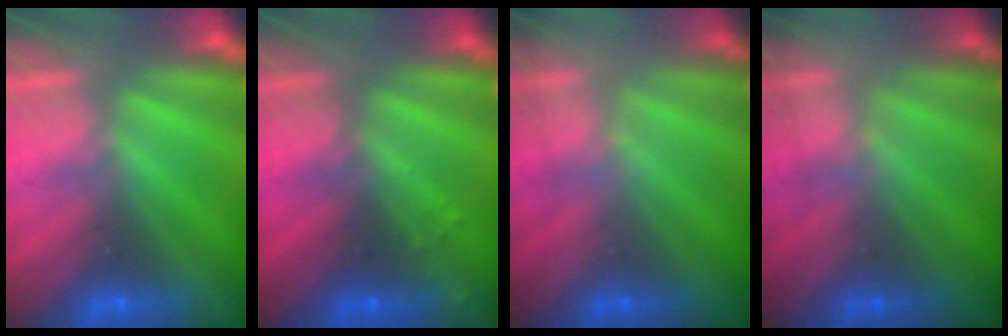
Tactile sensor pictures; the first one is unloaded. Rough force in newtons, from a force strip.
{"total": 2.9}
{"total": 1.5}
{"total": 1.5}